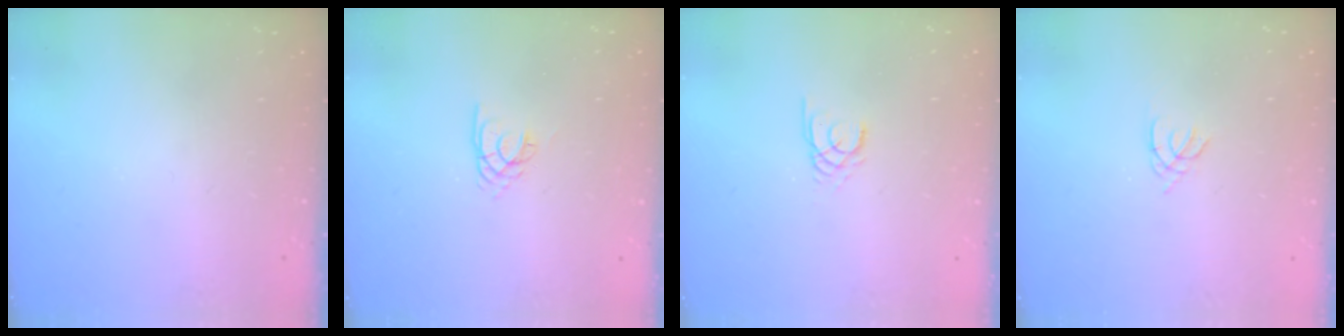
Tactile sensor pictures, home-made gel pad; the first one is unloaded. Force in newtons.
{"total": 2.2, "press": 2.2, "slide": 0.3}
{"total": 2.4, "press": 2.4, "slide": 0.1}
{"total": 1.2, "press": 1.2, "slide": 0.3}